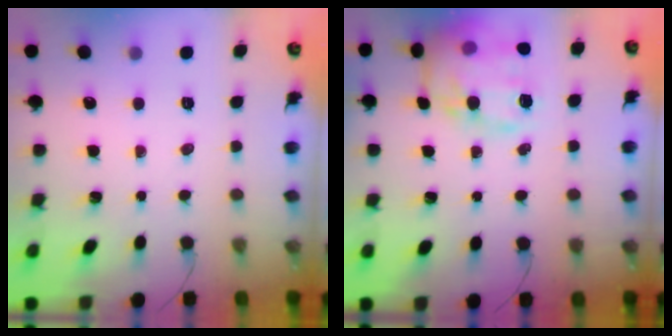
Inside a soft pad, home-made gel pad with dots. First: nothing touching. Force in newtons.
{"total": 17.7, "press": 17.7, "slide": 1.2}